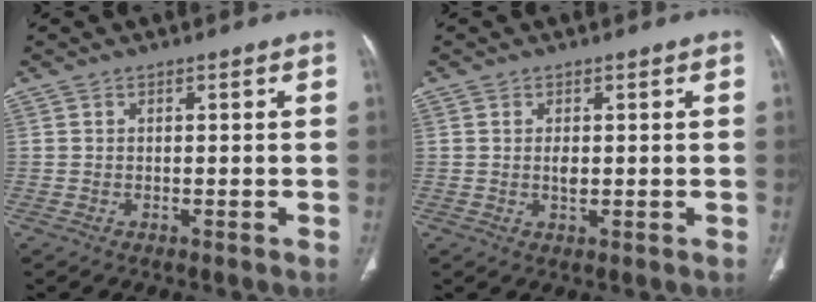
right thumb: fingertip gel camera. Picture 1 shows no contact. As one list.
[{"total": 1.7, "force": [0.1, 0.9, 1.4], "torque": [-0.024, -0.003, 0.004]}]